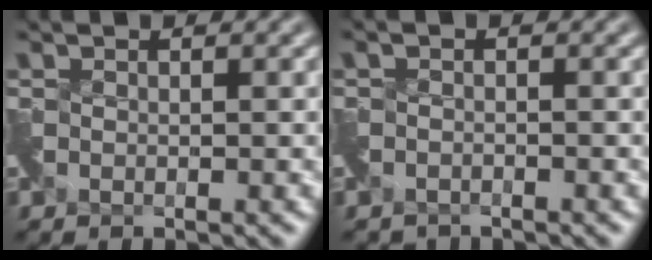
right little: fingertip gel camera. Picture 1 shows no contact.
{"total": 1.8, "force": [-1.7, 0.5, -0.4], "torque": [0.008, -0.016, -0.038]}